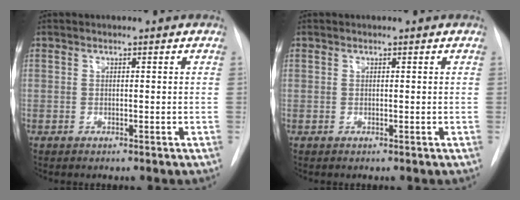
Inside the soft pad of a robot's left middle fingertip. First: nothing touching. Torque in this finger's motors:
{"motor_torque": [0.10, -0.14, -0.06, -0.06]}